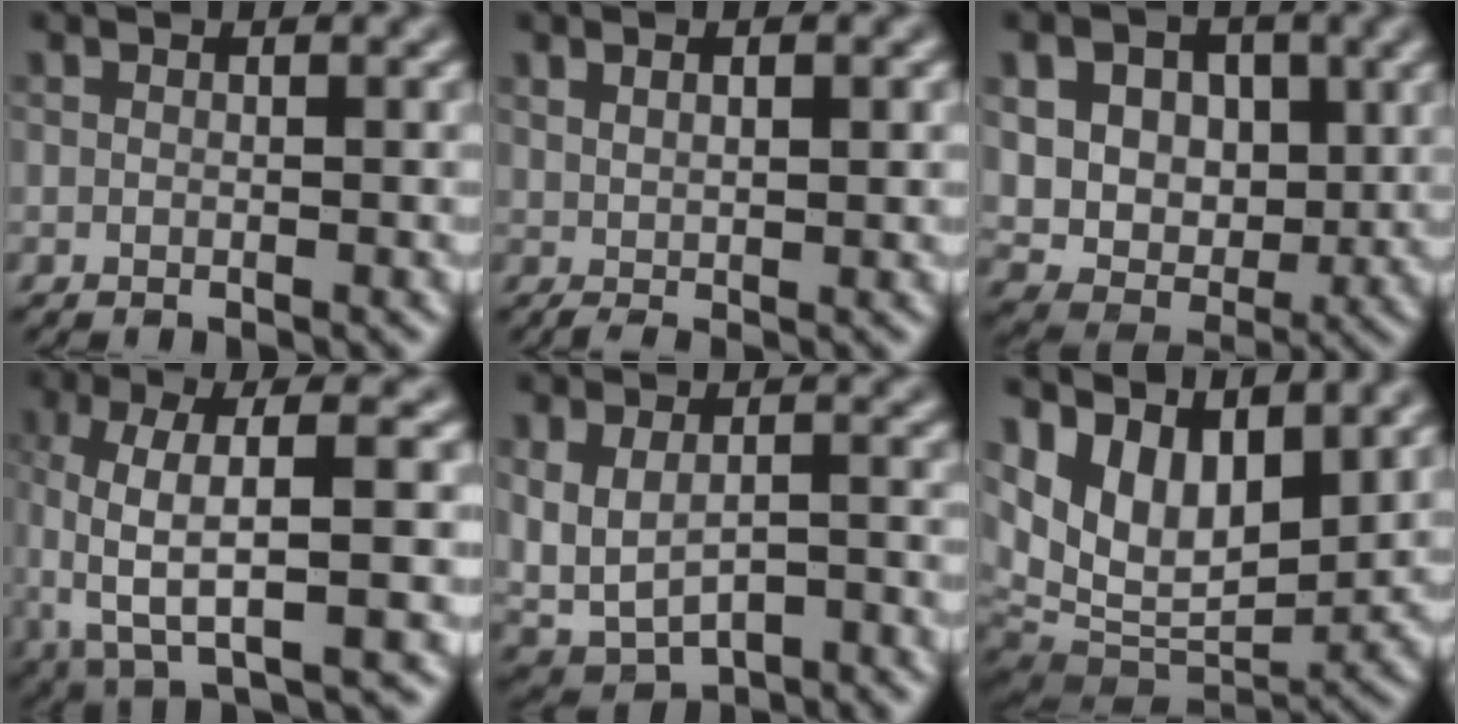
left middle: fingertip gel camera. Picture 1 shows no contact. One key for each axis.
{"total": 1.9, "fx": 0.6, "fy": 0.5, "fz": 1.7, "tx": -0.032, "ty": -0.002, "tz": 0.015}
{"total": 11.1, "fx": 3.8, "fy": 8.5, "fz": 6.0, "tx": -0.102, "ty": 0.014, "tz": 0.068}
{"total": 8.4, "fx": -0.3, "fy": 2.8, "fz": 8.0, "tx": -0.147, "ty": 0.006, "tz": -0.013}
{"total": 5.6, "fx": -0.8, "fy": 3.8, "fz": 3.9, "tx": -0.077, "ty": -0.020, "tz": -0.002}
{"total": 9.7, "fx": 4.2, "fy": 5.5, "fz": 6.8, "tx": -0.125, "ty": -0.010, "tz": 0.078}